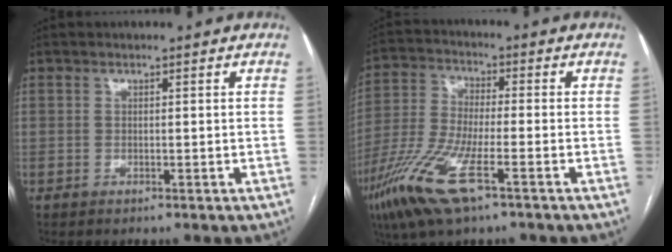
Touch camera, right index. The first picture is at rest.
{"total": 12.6, "force": [-6.7, 2.5, 10.4], "torque": [-0.225, -0.024, -0.126]}